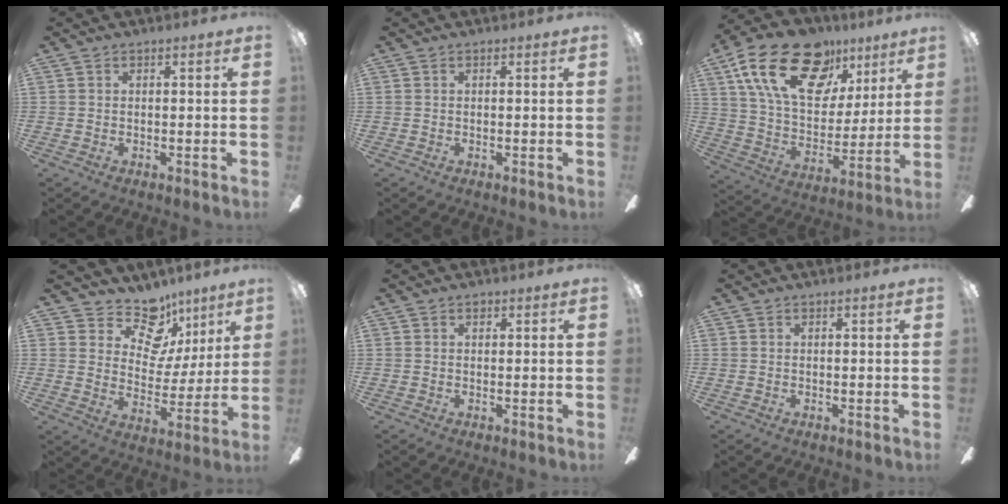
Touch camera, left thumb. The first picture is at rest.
{"total": 0.0}
{"total": 25.2, "force": [13.7, 14.1, 15.8], "torque": [-0.273, -0.059, 0.246]}
{"total": 13.9, "force": [9.5, 8.6, 5.3], "torque": [-0.083, -0.065, 0.179]}
{"total": 0.7, "force": [0.4, 0.5, 0.4], "torque": [0.001, -0.001, 0.006]}
{"total": 0.0}